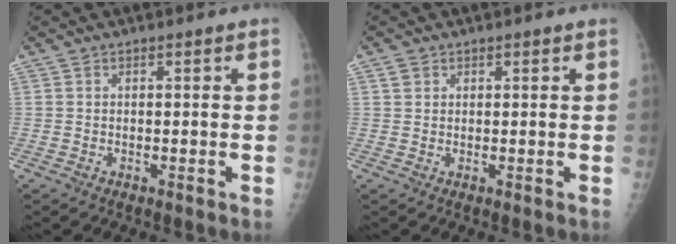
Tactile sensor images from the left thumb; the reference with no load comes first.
{"total": 1.4, "force": [0.7, 1.1, 0.4], "torque": [0.001, -0.002, 0.011]}